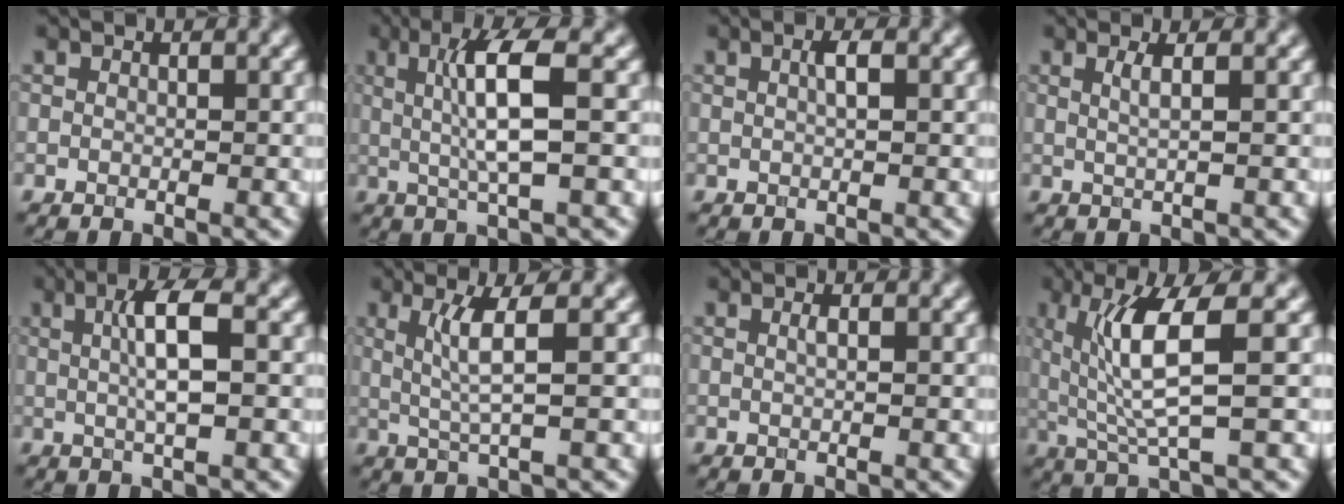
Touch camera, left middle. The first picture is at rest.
{"total": 5.3, "force": [0.7, 0.7, 5.2], "torque": [-0.101, 0.003, 0.019]}
{"total": 1.2, "force": [0.2, 0.2, 1.2], "torque": [-0.021, 0.005, 0.003]}
{"total": 1.9, "force": [0.5, 0.6, 1.7], "torque": [-0.025, 0.000, 0.004]}
{"total": 4.4, "force": [0.5, 0.9, 4.3], "torque": [-0.075, 0.003, 0.010]}
{"total": 3.4, "force": [0.7, 0.4, 3.3], "torque": [-0.070, -0.003, 0.022]}
{"total": 0.8, "force": [0.1, 0.3, 0.8], "torque": [-0.011, 0.003, 0.000]}
{"total": 6.5, "force": [1.2, 1.3, 6.3], "torque": [-0.122, -0.008, 0.030]}